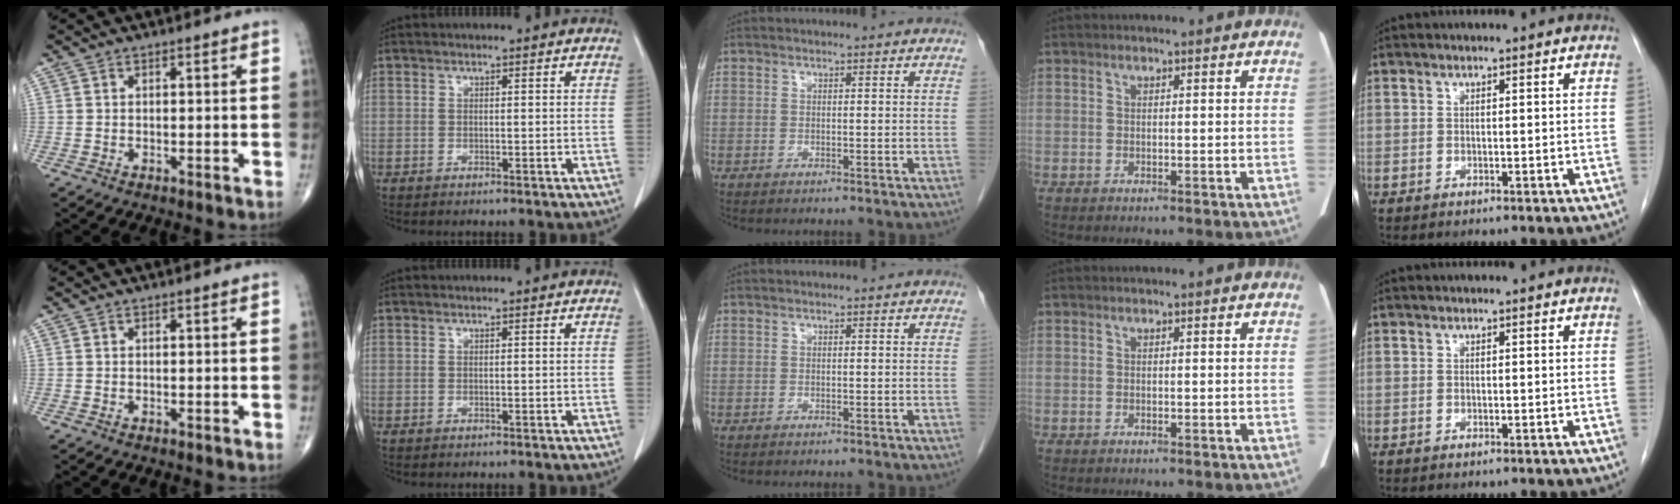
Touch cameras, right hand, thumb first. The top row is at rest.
{}